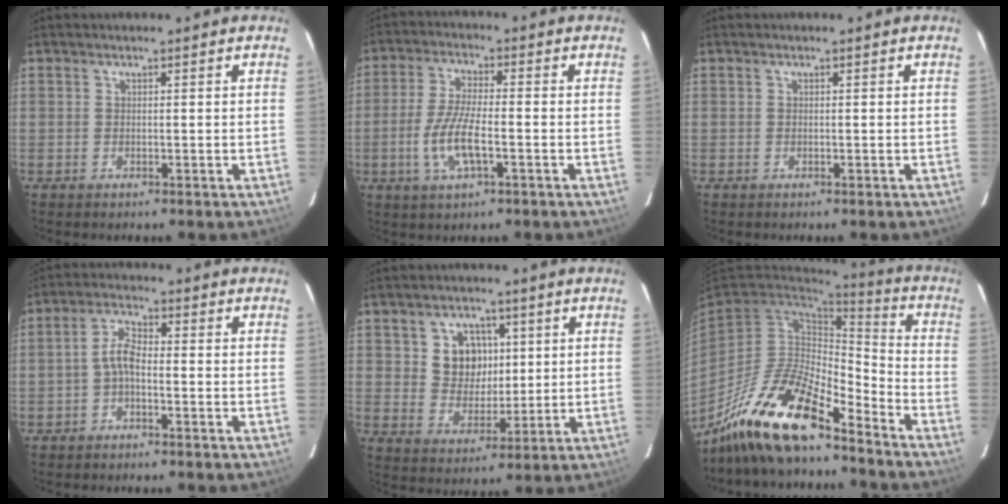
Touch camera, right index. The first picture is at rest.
{"total": 8.6, "force": [-2.7, 2.4, 7.8], "torque": [-0.163, -0.005, -0.053]}
{"total": 0.0}
{"total": 3.6, "force": [-1.3, 1.4, 3.0], "torque": [-0.067, 0.014, -0.028]}
{"total": 8.1, "force": [2.2, 6.9, 3.5], "torque": [-0.068, 0.014, 0.050]}
{"total": 18.7, "force": [-14.1, 4.7, 11.4], "torque": [-0.230, -0.015, -0.267]}